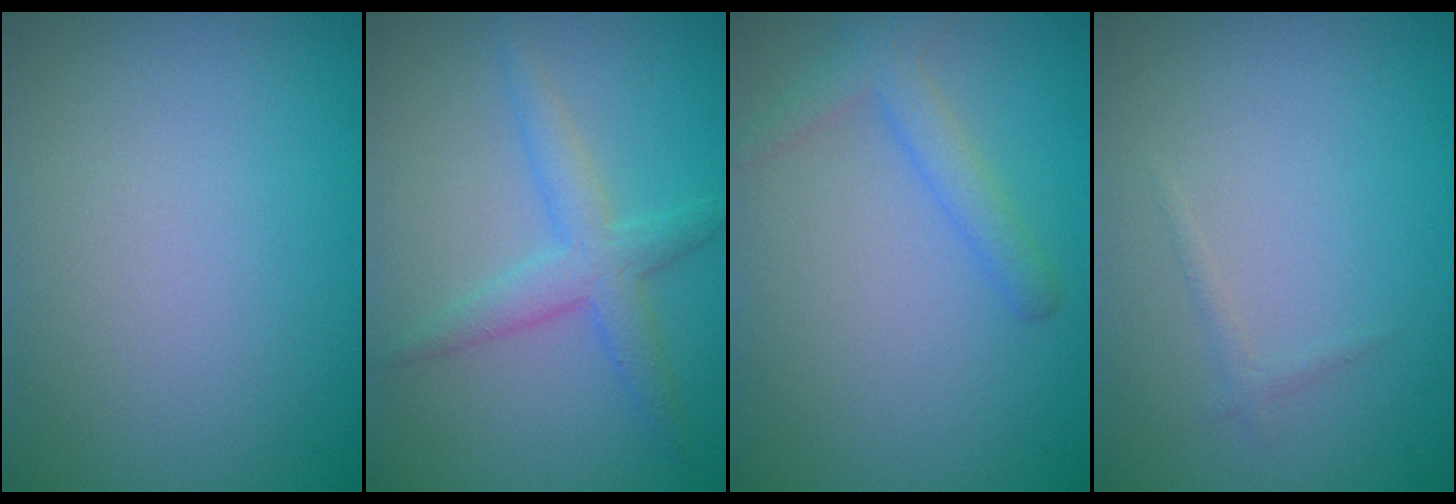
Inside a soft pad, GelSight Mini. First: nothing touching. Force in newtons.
{"total": 3.2, "press": 3.2, "slide": 0.1}
{"total": 2.3, "press": 2.3, "slide": 0.1}
{"total": 0.7, "press": 0.7, "slide": 0.0}